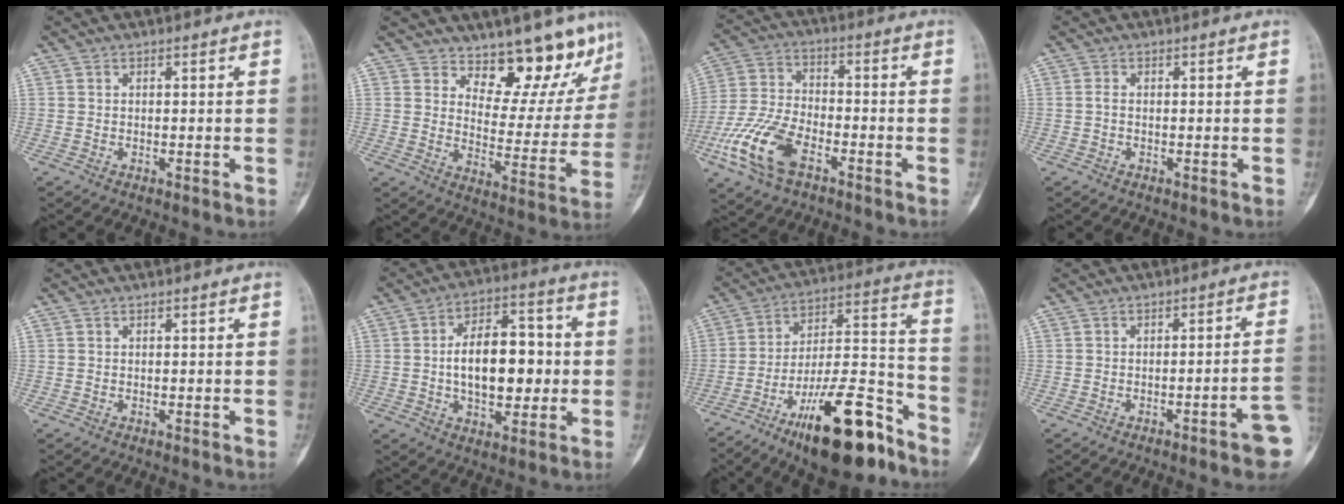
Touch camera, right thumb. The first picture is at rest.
{"total": 13.6, "force": [11.4, 5.6, 4.8], "torque": [-0.012, -0.091, 0.150]}
{"total": 13.3, "force": [-6.4, 6.9, 9.4], "torque": [-0.201, 0.020, -0.126]}
{"total": 0.7, "force": [-0.1, 0.3, 0.6], "torque": [-0.013, 0.000, -0.005]}
{"total": 0.0}
{"total": 15.2, "force": [-0.2, 8.6, 12.5], "torque": [-0.163, 0.025, -0.003]}
{"total": 22.8, "force": [-14.0, 7.4, 16.4], "torque": [-0.243, 0.091, -0.225]}
{"total": 7.3, "force": [-3.1, 0.7, 6.6], "torque": [-0.075, 0.025, -0.038]}